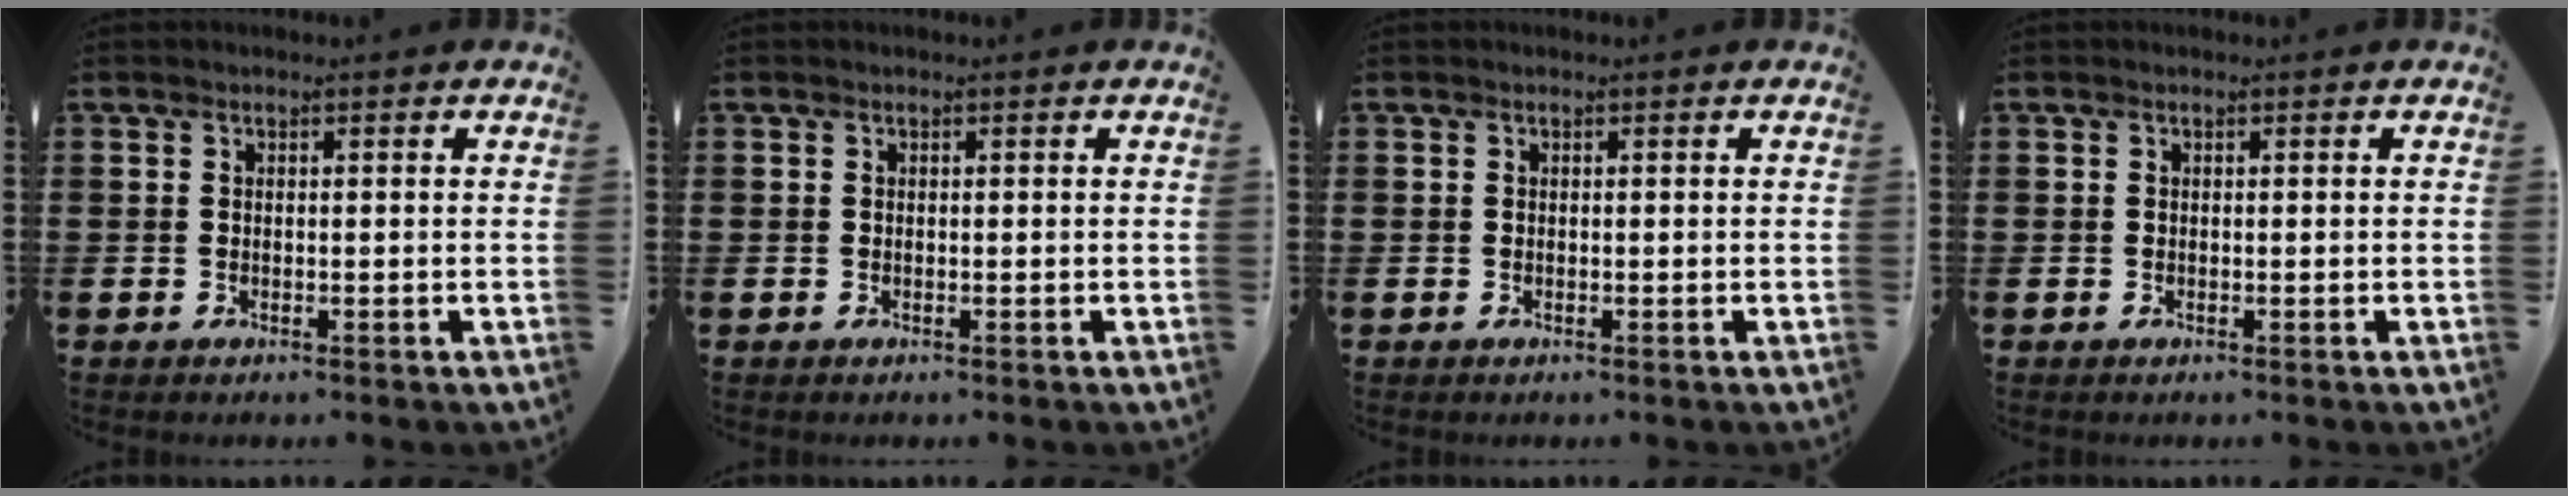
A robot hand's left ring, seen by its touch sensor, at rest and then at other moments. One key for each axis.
{"total": 0.0}
{"total": 0.0}
{"total": 0.0}